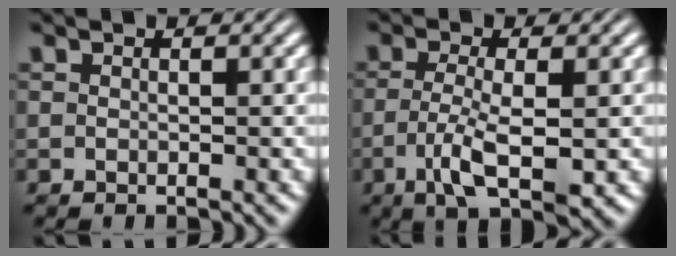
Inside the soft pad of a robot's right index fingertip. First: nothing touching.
{"total": 4.7, "force": [-1.4, 0.6, 4.5], "torque": [-0.078, -0.024, -0.010]}